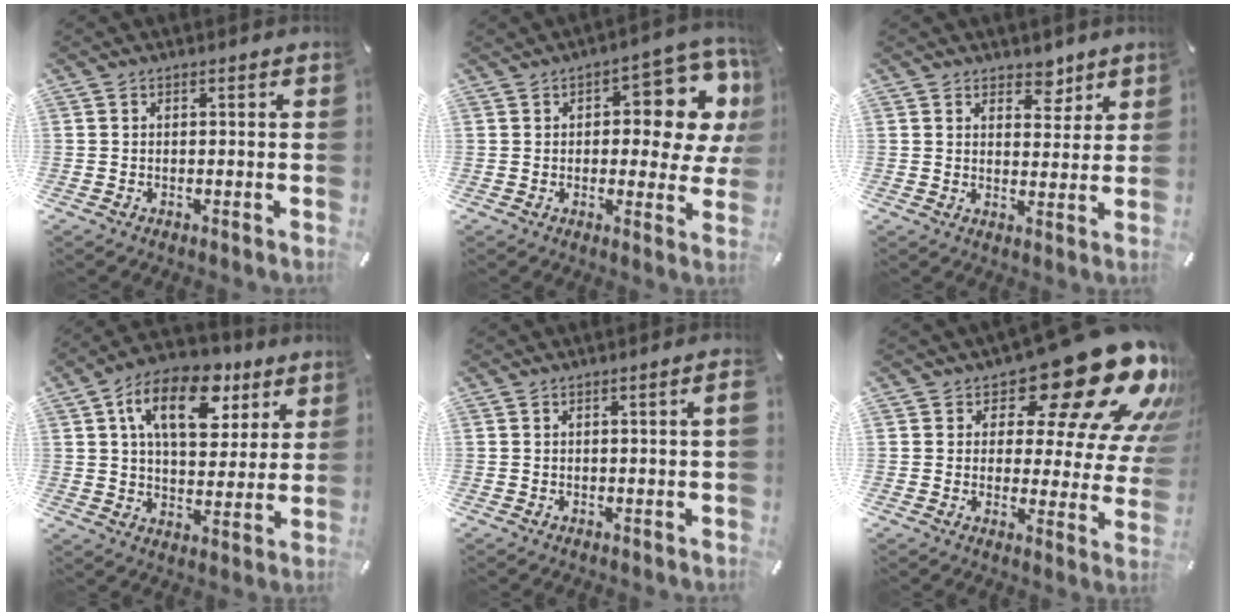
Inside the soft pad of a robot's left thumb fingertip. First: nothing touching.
{"total": 12.4, "force": [4.9, 6.3, 9.6], "torque": [-0.109, -0.044, 0.078]}
{"total": 5.4, "force": [4.0, 3.4, 1.3], "torque": [0.009, -0.026, 0.063]}
{"total": 16.2, "force": [7.9, 9.4, 10.6], "torque": [-0.164, -0.025, 0.134]}
{"total": 1.7, "force": [0.1, 0.0, 1.7], "torque": [-0.028, -0.004, 0.001]}
{"total": 22.8, "force": [14.4, 8.8, 15.2], "torque": [-0.196, -0.104, 0.228]}